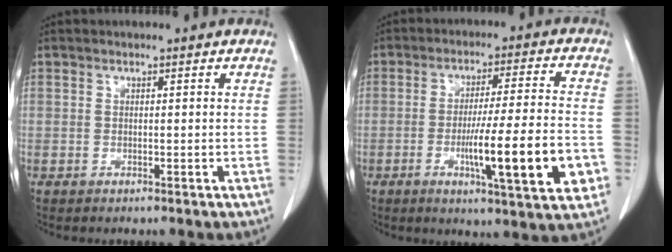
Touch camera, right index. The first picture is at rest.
{"total": 14.9, "force": [-4.3, 0.7, 14.2], "torque": [-0.212, -0.011, -0.064]}